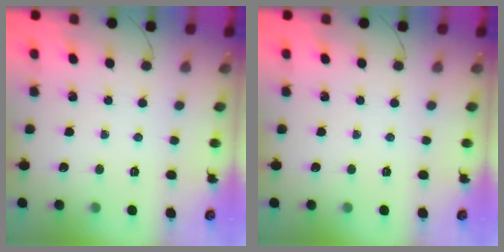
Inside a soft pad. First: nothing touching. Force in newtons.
{"total": 0.0}